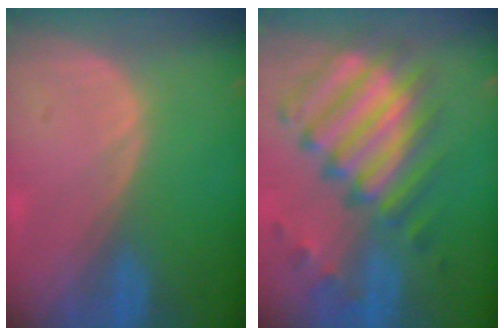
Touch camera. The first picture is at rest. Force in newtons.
{"total": 11.7, "press": 10.3, "slide": 5.6}